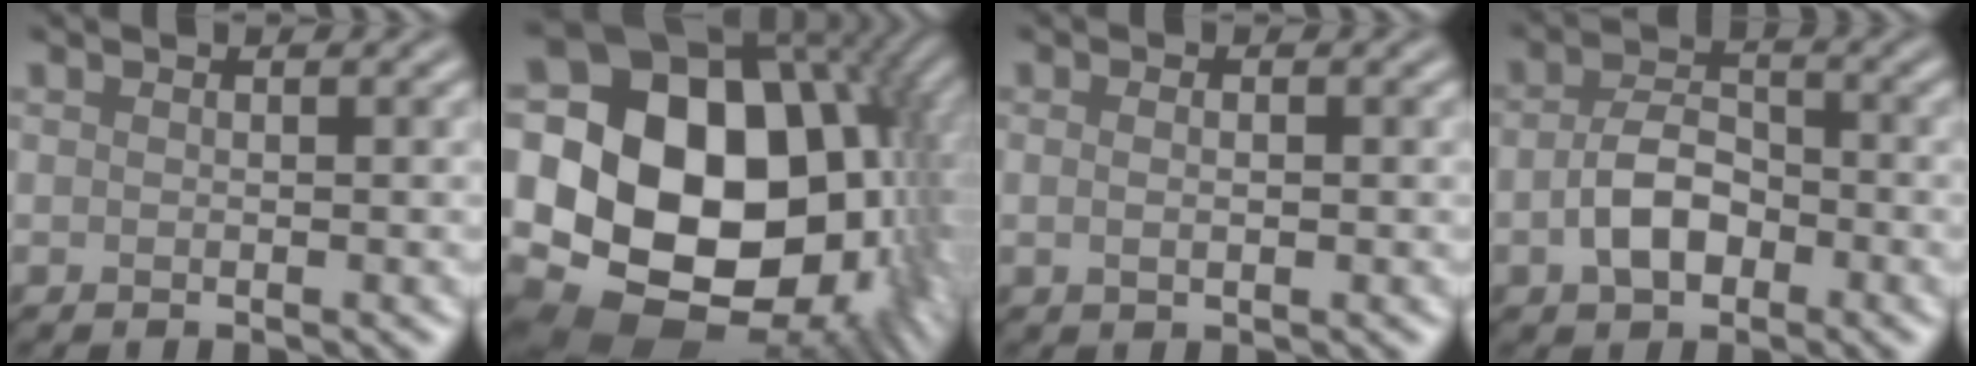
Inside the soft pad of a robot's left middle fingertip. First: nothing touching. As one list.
[{"total": 20.3, "force": [0.7, 15.0, 13.7], "torque": [-0.236, -0.018, 0.041]}, {"total": 1.3, "force": [0.2, 0.7, 1.1], "torque": [-0.019, -0.004, 0.000]}, {"total": 4.3, "force": [-1.3, 2.7, 3.0], "torque": [-0.061, 0.003, -0.027]}]